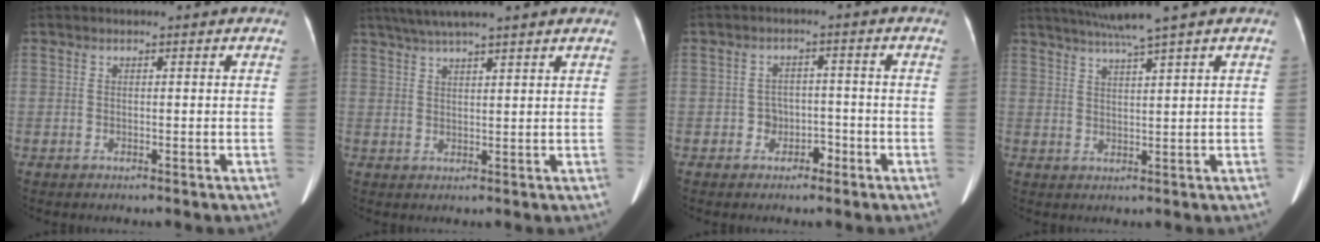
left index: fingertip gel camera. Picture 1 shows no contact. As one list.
[{"total": 10.1, "force": [8.2, 0.3, 5.9], "torque": [-0.099, 0.043, 0.115]}, {"total": 2.9, "force": [-1.5, 2.2, 0.9], "torque": [-0.011, 0.011, -0.023]}, {"total": 5.9, "force": [4.7, -1.5, 3.2], "torque": [-0.054, 0.009, 0.085]}]